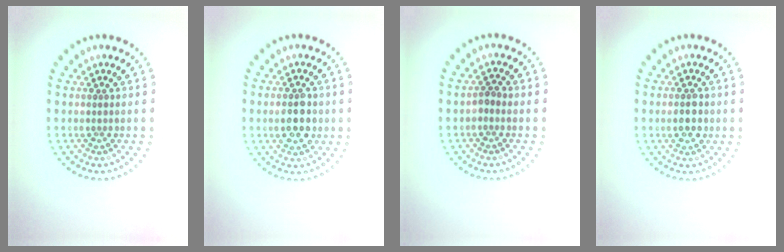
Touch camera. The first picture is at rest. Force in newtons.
{"total": 3.5, "press": 3.4, "slide": 0.2}
{"total": 1.0, "press": 0.9, "slide": 0.4}
{"total": 2.1, "press": 2.0, "slide": 0.2}